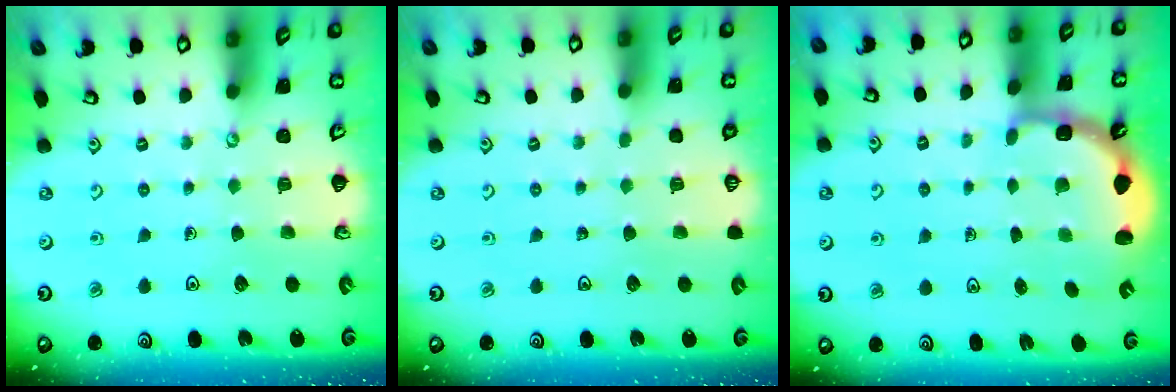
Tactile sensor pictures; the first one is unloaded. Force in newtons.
{"total": 0.0}
{"total": 3.3, "press": 2.4, "slide": 2.2}